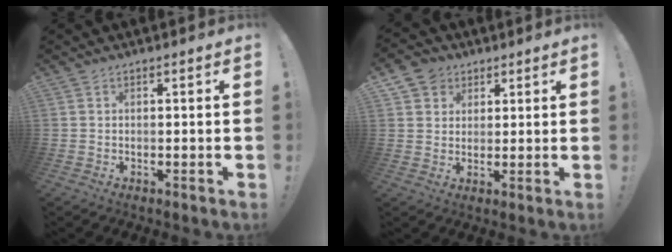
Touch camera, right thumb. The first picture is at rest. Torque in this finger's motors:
{"motor_torque": [0.13, 0.24, 0.15, 0.11, 0.13]}